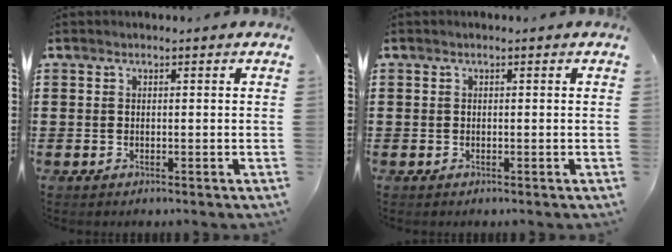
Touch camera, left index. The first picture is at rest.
{"total": 0.0}